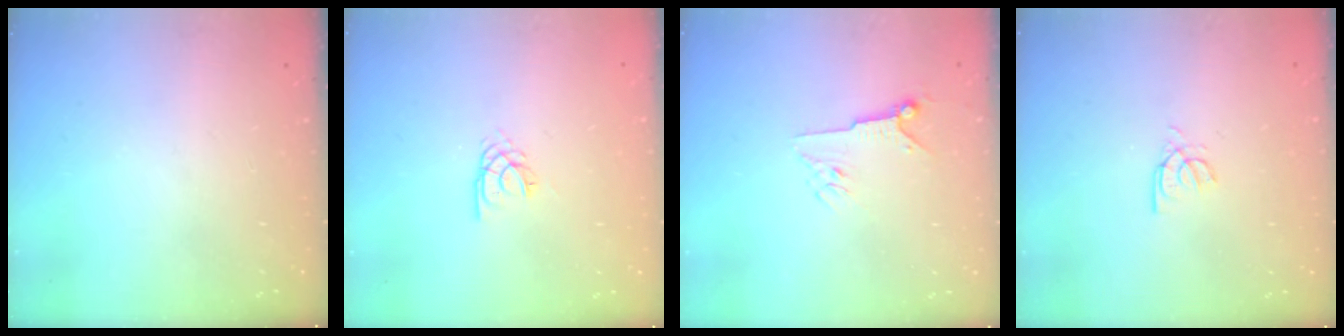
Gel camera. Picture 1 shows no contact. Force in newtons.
{"total": 2.2, "press": 2.2, "slide": 0.3}
{"total": 5.6, "press": 5.6, "slide": 0.8}
{"total": 3.7, "press": 3.7, "slide": 0.1}